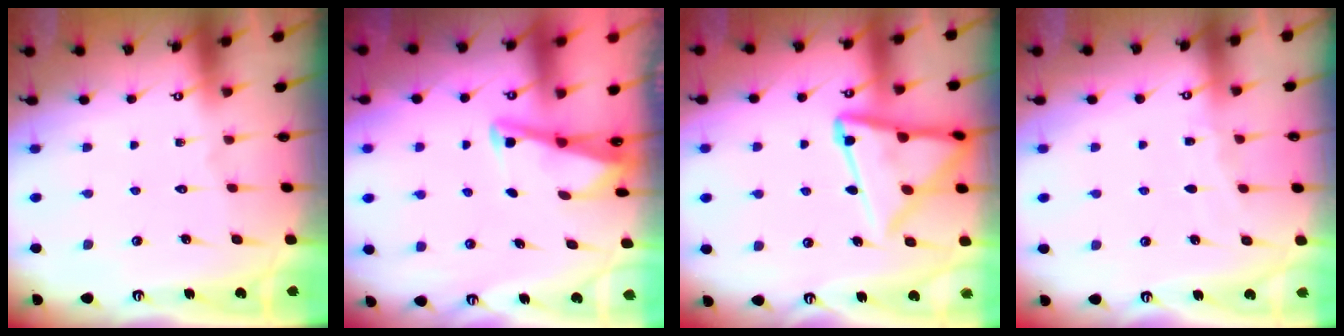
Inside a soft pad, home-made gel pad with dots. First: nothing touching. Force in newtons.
{"total": 2.8, "press": 2.7, "slide": 0.4}
{"total": 16.2, "press": 16.1, "slide": 1.7}
{"total": 3.0, "press": 3.0, "slide": 0.4}